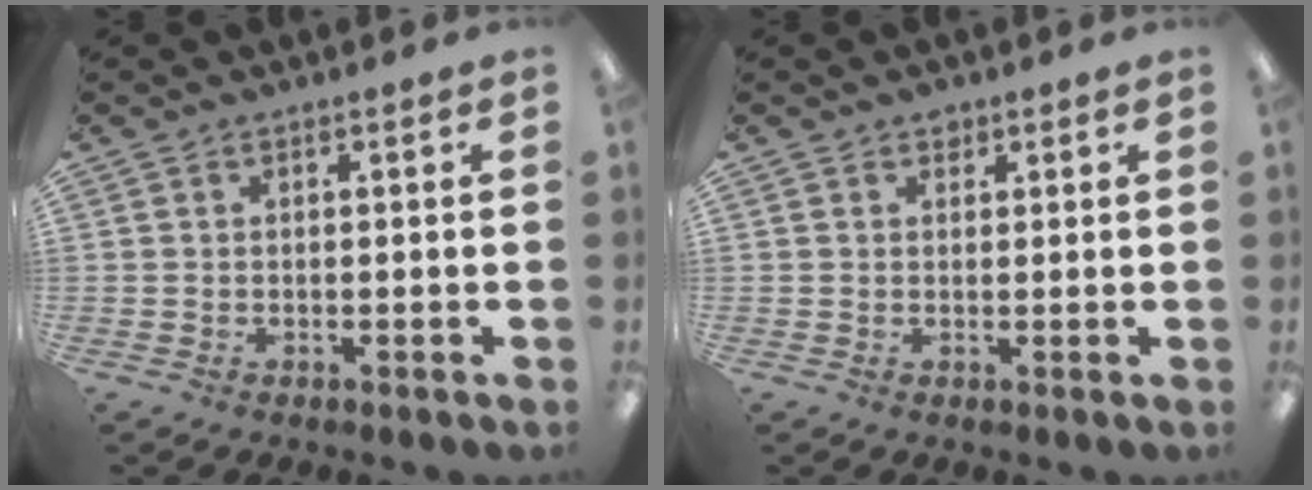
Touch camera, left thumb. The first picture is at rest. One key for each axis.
{"total": 1.4, "fx": 1.0, "fy": 0.8, "fz": 0.3, "tx": 0.001, "ty": -0.003, "tz": 0.018}